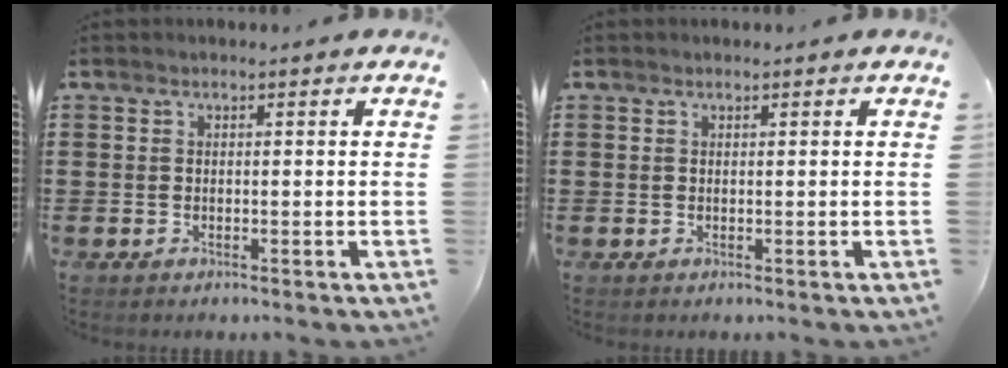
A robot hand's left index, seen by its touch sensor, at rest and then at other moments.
{"total": 0.0}